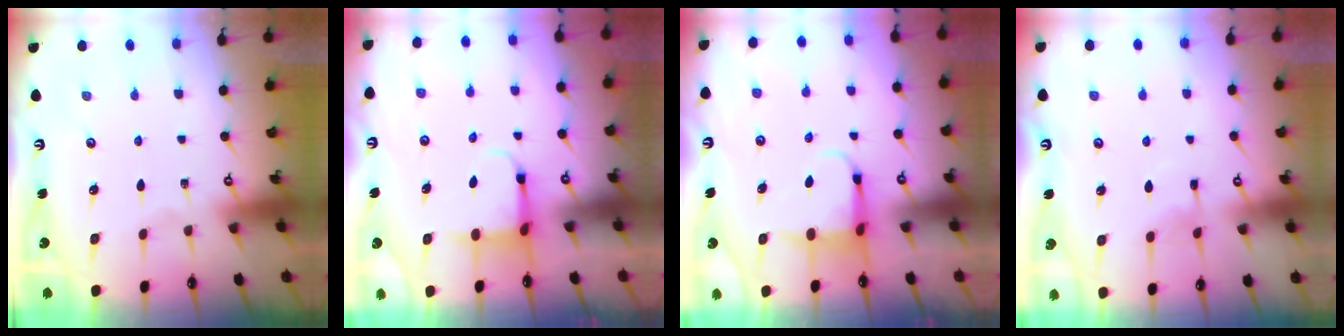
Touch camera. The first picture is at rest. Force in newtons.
{"total": 3.9, "press": 3.7, "slide": 1.2}
{"total": 4.3, "press": 4.2, "slide": 0.7}
{"total": 6.1, "press": 6.1, "slide": 0.8}